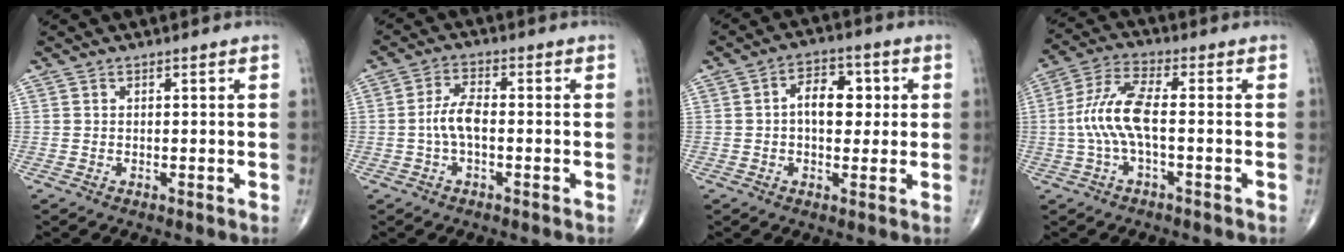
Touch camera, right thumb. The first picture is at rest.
{"total": 4.9, "force": [-0.8, 2.1, 4.3], "torque": [-0.092, 0.016, -0.020]}
{"total": 7.8, "force": [0.8, 4.9, 6.0], "torque": [-0.067, 0.015, 0.006]}
{"total": 9.4, "force": [-1.0, 3.0, 8.8], "torque": [-0.208, 0.028, -0.021]}